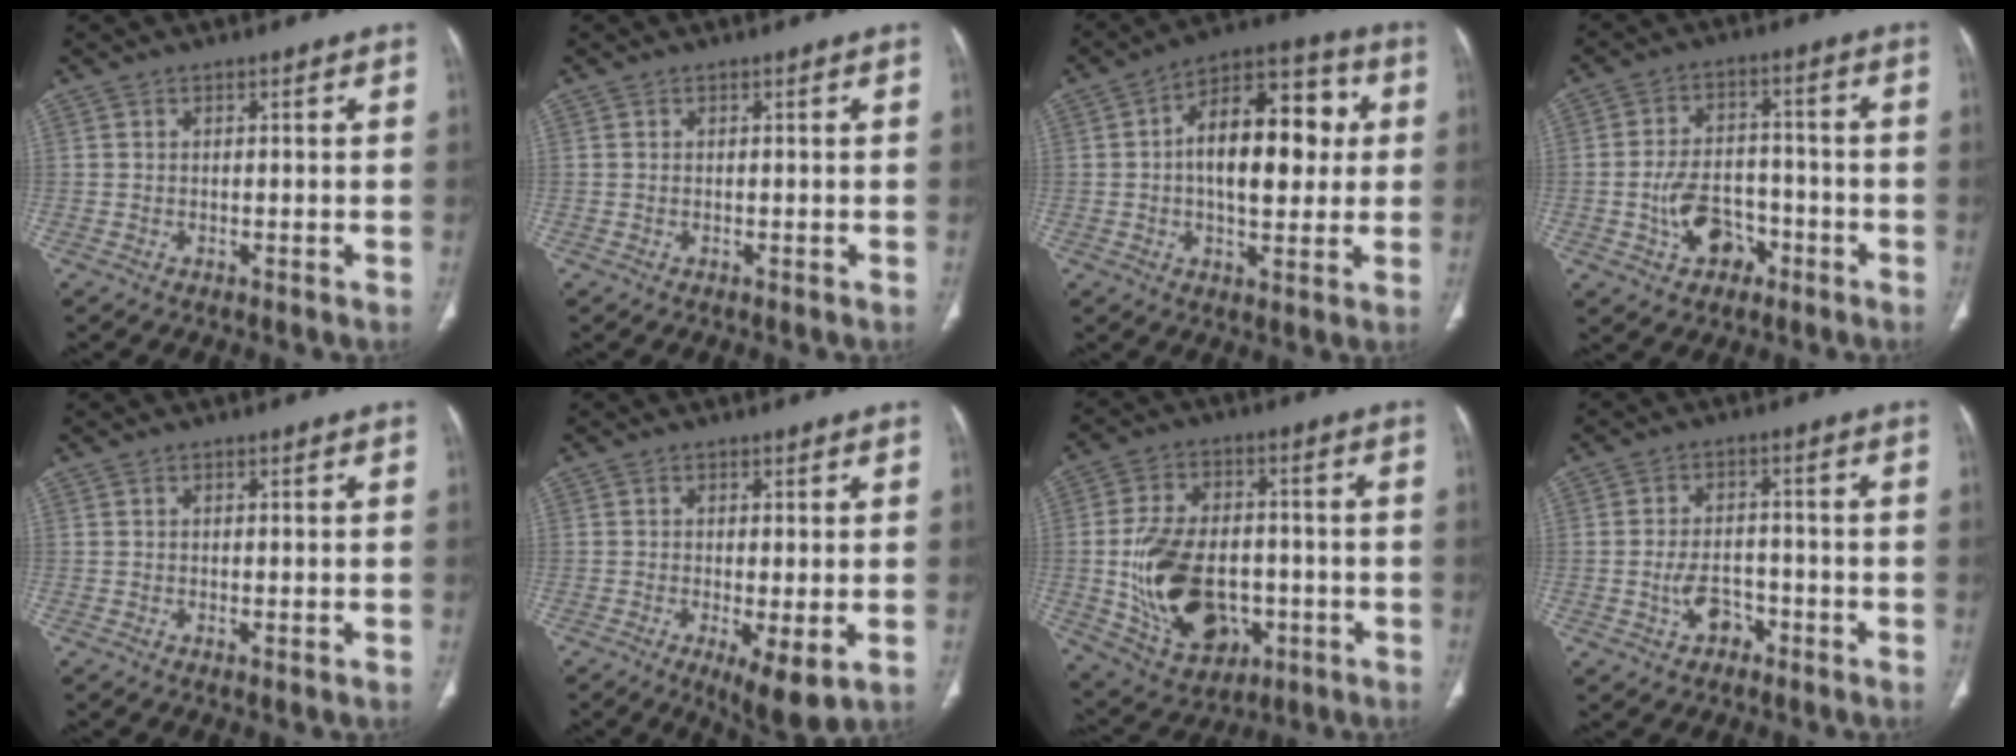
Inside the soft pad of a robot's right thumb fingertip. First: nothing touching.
{"total": 0.0}
{"total": 17.4, "force": [1.9, 9.1, 14.7], "torque": [-0.193, 0.026, 0.021]}
{"total": 9.3, "force": [-3.6, 6.4, 5.6], "torque": [-0.081, 0.037, -0.058]}
{"total": 0.6, "force": [0.0, 0.2, 0.6], "torque": [-0.012, -0.004, 0.001]}
{"total": 7.1, "force": [-1.9, 2.0, 6.5], "torque": [-0.110, -0.023, -0.028]}
{"total": 18.6, "force": [-3.3, 12.4, 13.5], "torque": [-0.220, 0.014, -0.033]}
{"total": 5.4, "force": [-2.3, 3.6, 3.3], "torque": [-0.047, 0.027, -0.039]}